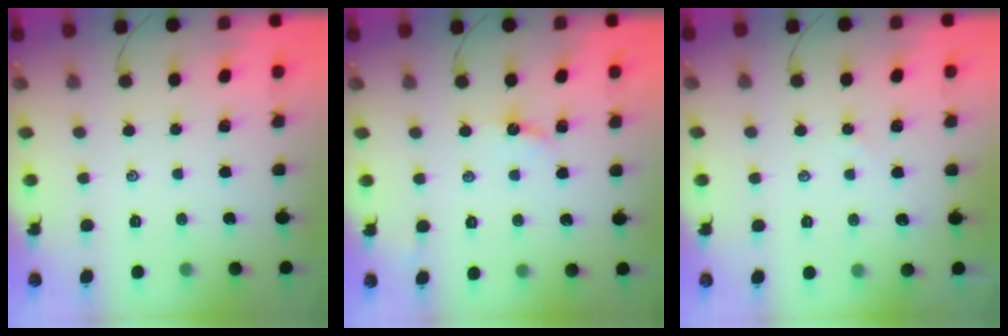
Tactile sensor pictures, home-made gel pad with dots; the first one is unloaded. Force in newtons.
{"total": 5.0, "press": 4.9, "slide": 0.6}
{"total": 2.8, "press": 2.8, "slide": 0.5}